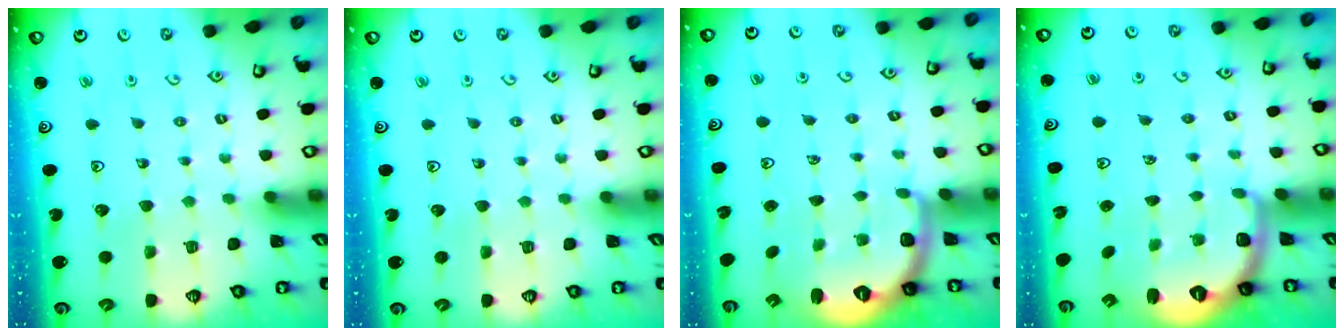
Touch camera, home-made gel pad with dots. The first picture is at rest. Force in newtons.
{"total": 0.0}
{"total": 2.7, "press": 1.7, "slide": 2.0}
{"total": 2.7, "press": 1.7, "slide": 2.1}